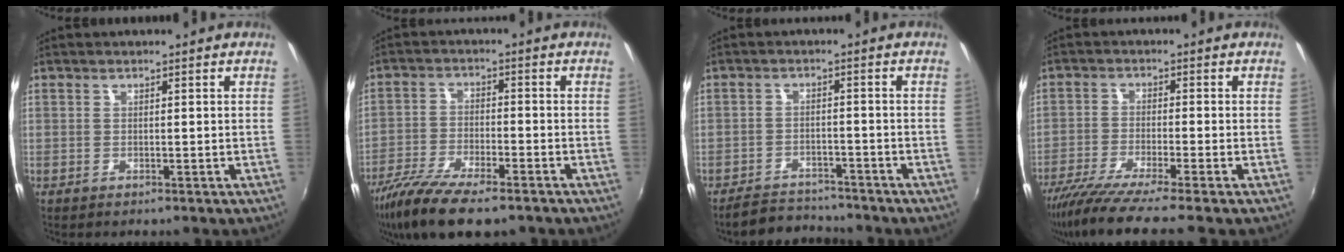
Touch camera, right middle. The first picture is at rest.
{"total": 13.2, "force": [-9.7, 3.5, 8.3], "torque": [-0.187, -0.042, -0.181]}
{"total": 6.6, "force": [-6.4, 1.5, 0.9], "torque": [-0.038, 0.003, -0.098]}
{"total": 9.2, "force": [-7.7, -1.2, 5.0], "torque": [-0.108, -0.037, -0.133]}